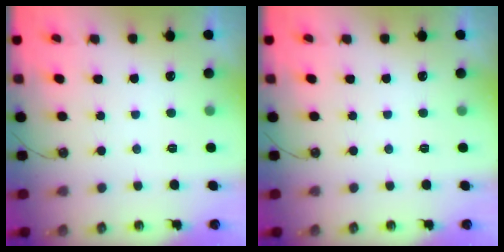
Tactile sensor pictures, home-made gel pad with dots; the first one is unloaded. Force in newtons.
{"total": 0.0}